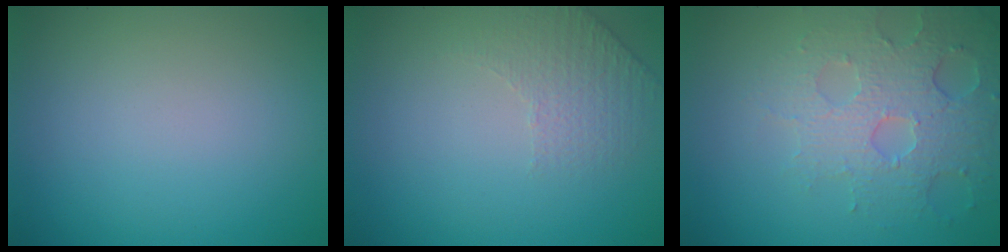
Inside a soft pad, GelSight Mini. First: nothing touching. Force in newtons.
{"total": 1.5, "press": 1.0, "slide": 1.1}
{"total": 4.2, "press": 4.1, "slide": 0.9}